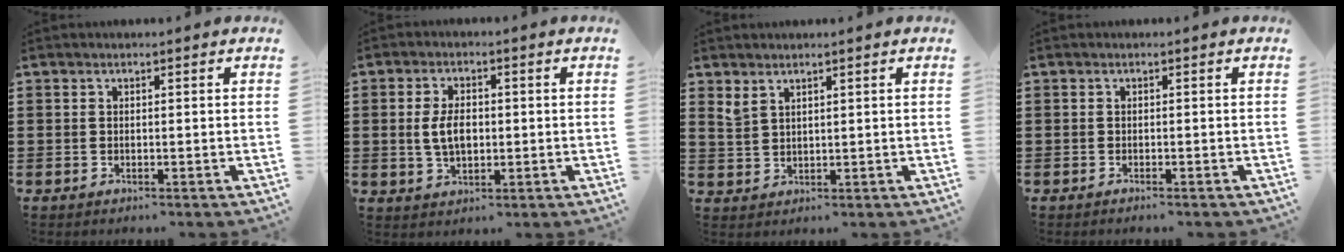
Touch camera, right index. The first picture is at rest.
{"total": 4.9, "force": [-0.1, 2.7, 4.1], "torque": [-0.082, 0.001, -0.008]}
{"total": 2.3, "force": [1.8, 1.0, 1.0], "torque": [-0.024, 0.003, 0.035]}
{"total": 0.6, "force": [-0.6, 0.1, 0.1], "torque": [-0.005, -0.001, -0.012]}